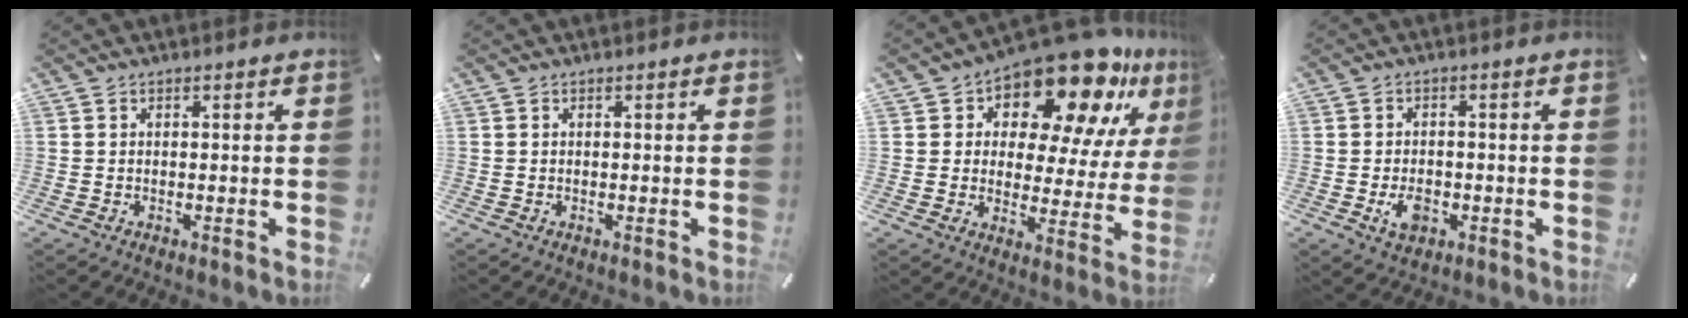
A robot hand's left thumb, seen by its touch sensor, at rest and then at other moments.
{"total": 0.0}
{"total": 16.8, "force": [12.6, 7.2, 8.4], "torque": [-0.128, -0.105, 0.211]}
{"total": 4.7, "force": [-1.5, 3.2, 3.1], "torque": [-0.057, 0.000, -0.028]}